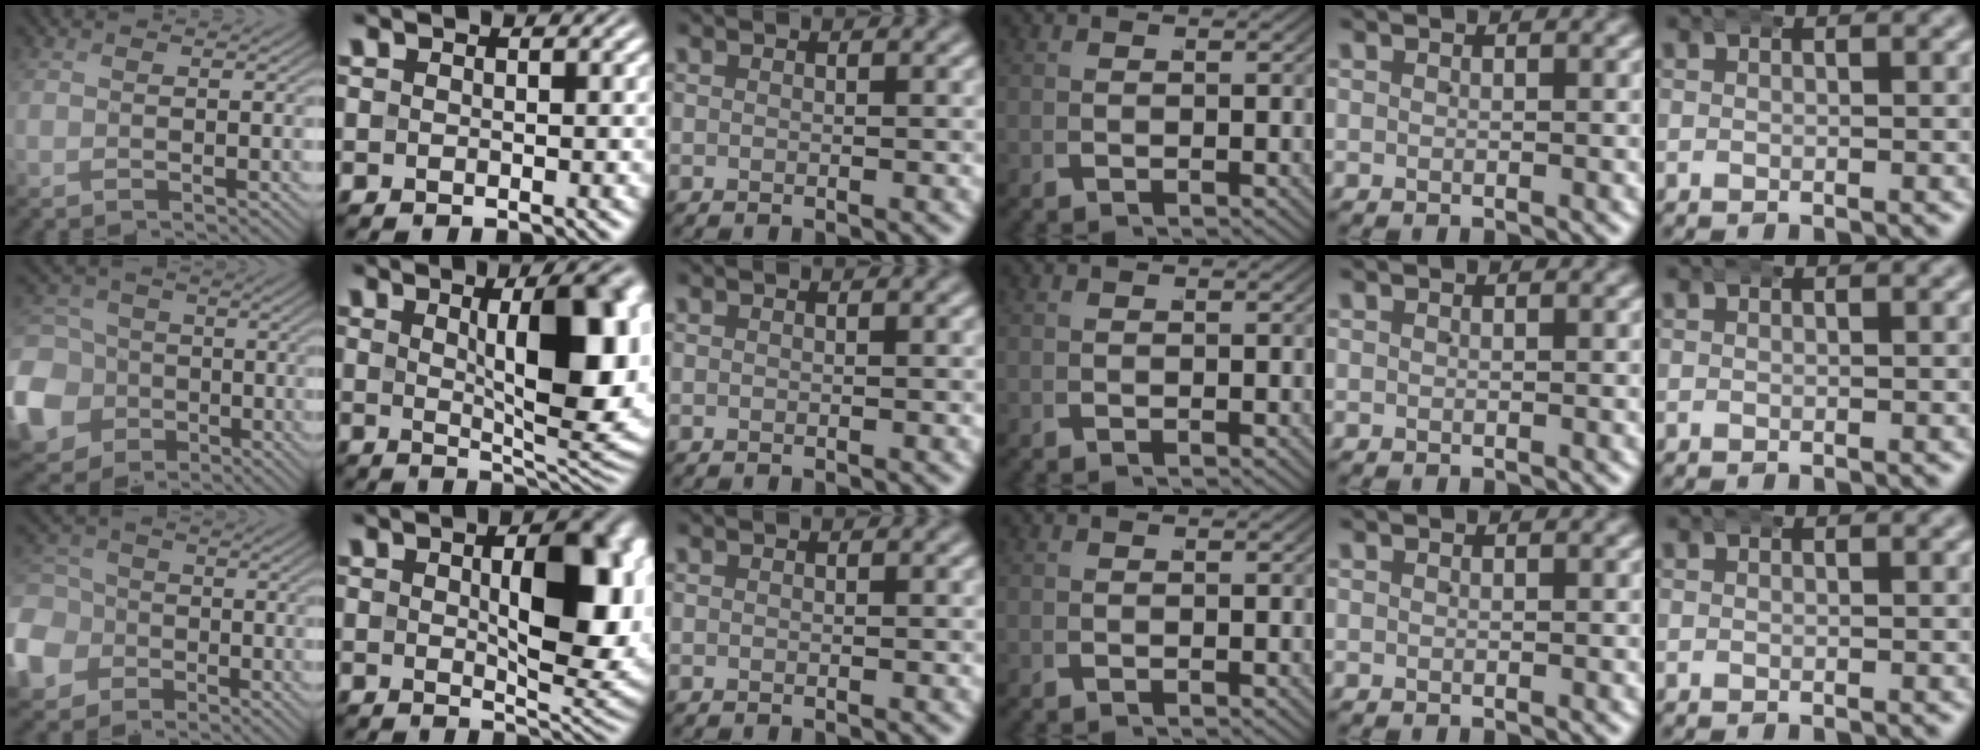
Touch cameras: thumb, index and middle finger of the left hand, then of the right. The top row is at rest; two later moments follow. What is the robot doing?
{"motion": "wrap", "object": "aluminum foil"}